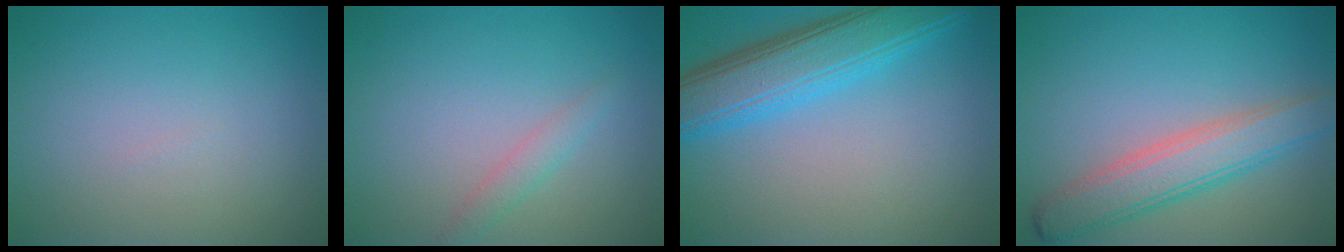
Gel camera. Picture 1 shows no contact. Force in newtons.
{"total": 1.4, "press": 1.4, "slide": 0.1}
{"total": 6.7, "press": 6.7, "slide": 0.4}
{"total": 4.8, "press": 4.8, "slide": 0.2}